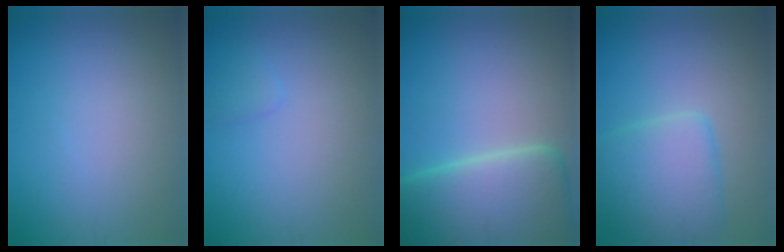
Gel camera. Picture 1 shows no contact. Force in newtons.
{"total": 0.8, "press": 0.8, "slide": 0.1}
{"total": 10.1, "press": 10.1, "slide": 0.5}
{"total": 5.0, "press": 5.0, "slide": 0.3}